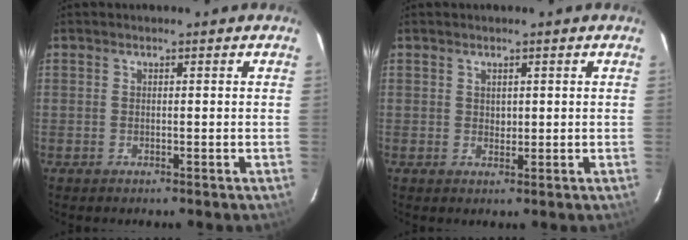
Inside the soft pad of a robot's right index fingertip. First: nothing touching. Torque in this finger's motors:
{"motor_torque": [0.13, 0.09, 0.02, 0.00]}